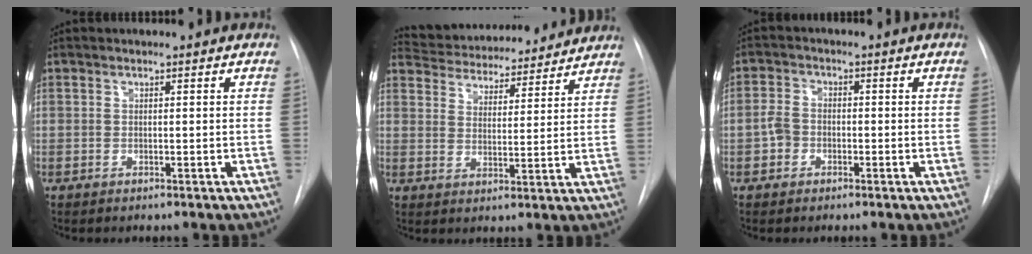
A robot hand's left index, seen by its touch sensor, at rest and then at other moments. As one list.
[{"total": 17.4, "force": [16.3, 4.1, 4.6], "torque": [-0.075, 0.019, 0.230]}, {"total": 3.1, "force": [-1.1, 2.6, 1.4], "torque": [-0.031, 0.010, -0.024]}]